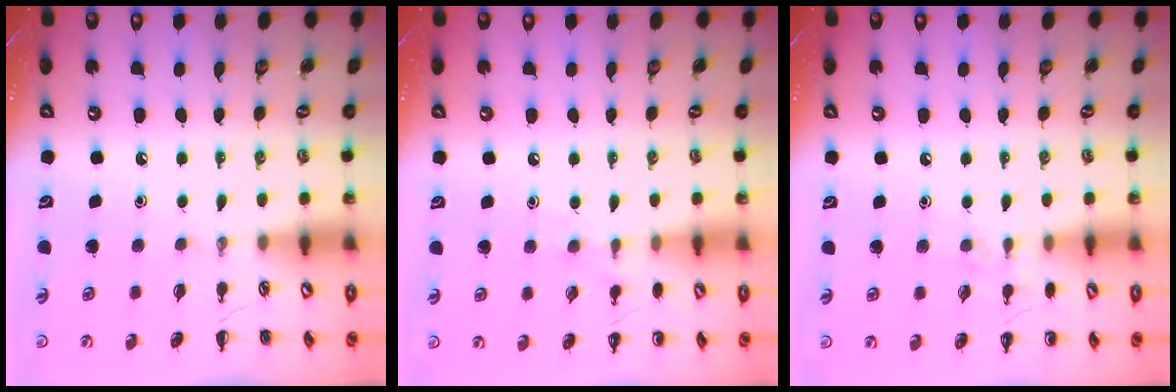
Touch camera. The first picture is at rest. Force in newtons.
{"total": 5.5, "press": 5.3, "slide": 1.6}
{"total": 5.5, "press": 5.2, "slide": 1.8}